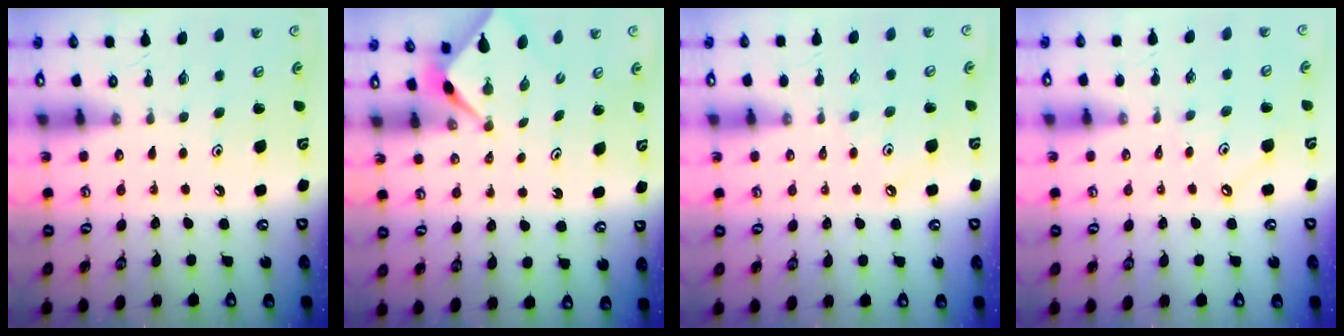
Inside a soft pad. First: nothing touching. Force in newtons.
{"total": 2.2, "press": 2.2, "slide": 0.2}
{"total": 2.7, "press": 2.6, "slide": 0.5}
{"total": 2.9, "press": 2.9, "slide": 0.5}